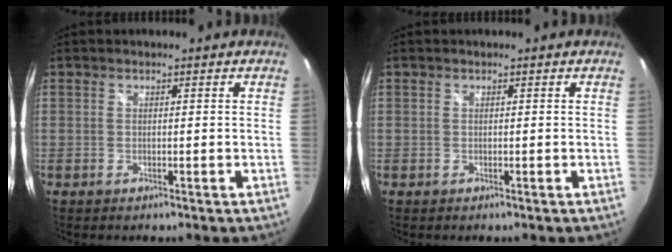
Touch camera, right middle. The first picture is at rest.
{"total": 0.0}